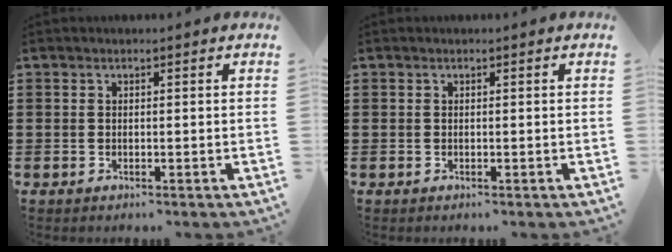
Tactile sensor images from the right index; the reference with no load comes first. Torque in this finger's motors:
{"motor_torque": [0.00, 0.00, 0.00, 0.00]}